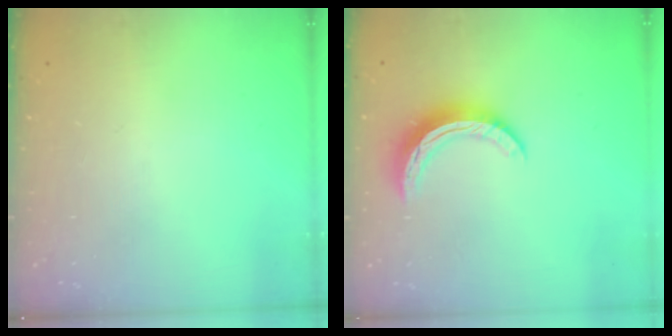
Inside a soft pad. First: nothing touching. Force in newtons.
{"total": 9.3, "press": 9.3, "slide": 0.3}